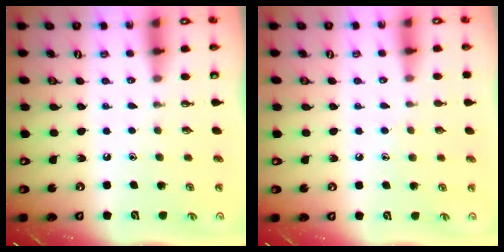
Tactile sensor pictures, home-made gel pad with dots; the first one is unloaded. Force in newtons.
{"total": 5.0, "press": 4.9, "slide": 0.6}